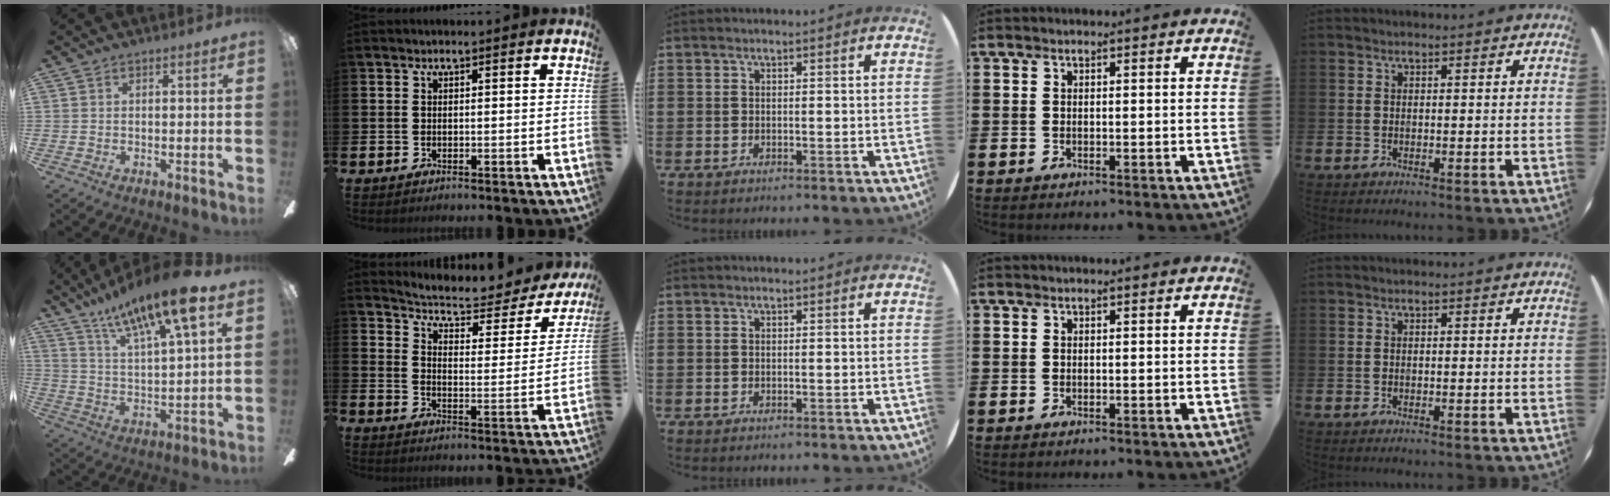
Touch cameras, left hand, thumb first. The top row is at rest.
{"thumb": {"total": 16.6, "force": [11.8, 3.6, 11.1], "torque": [-0.196, -0.056, 0.191]}, "index": {"total": 5.6, "force": [5.1, 1.4, 1.8], "torque": [-0.060, -0.038, 0.080]}}